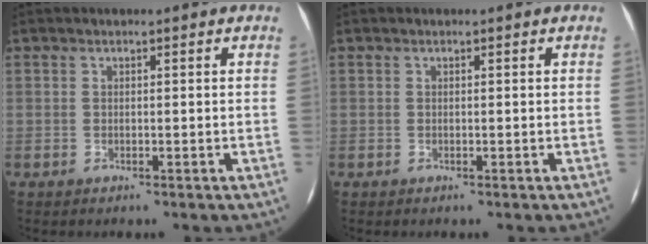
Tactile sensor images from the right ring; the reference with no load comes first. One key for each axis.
{"total": 0.0}